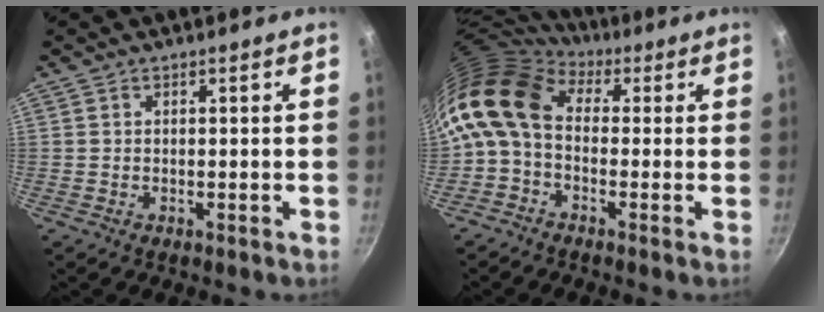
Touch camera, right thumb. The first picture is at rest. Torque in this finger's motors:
{"motor_torque": [0.93, 2.33, 1.07, -1.06, 0.29]}